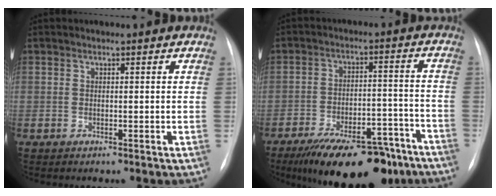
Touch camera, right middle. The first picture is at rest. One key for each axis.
{"total": 18.9, "fx": -14.5, "fy": 6.7, "fz": 10.1, "tx": -0.132, "ty": 0.017, "tz": -0.215}